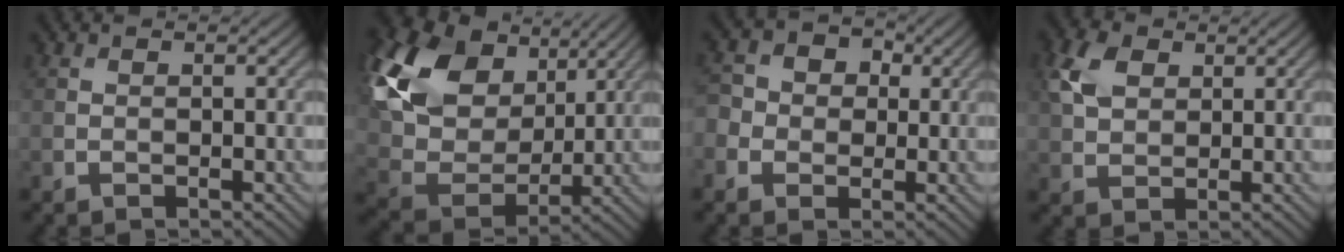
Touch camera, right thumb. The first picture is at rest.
{"total": 16.6, "force": [7.3, 11.1, 10.0], "torque": [-0.269, 0.029, 0.147]}
{"total": 4.8, "force": [-0.2, 4.5, 1.9], "torque": [-0.044, 0.010, -0.018]}
{"total": 5.0, "force": [2.1, 3.3, 3.2], "torque": [-0.081, 0.012, 0.040]}